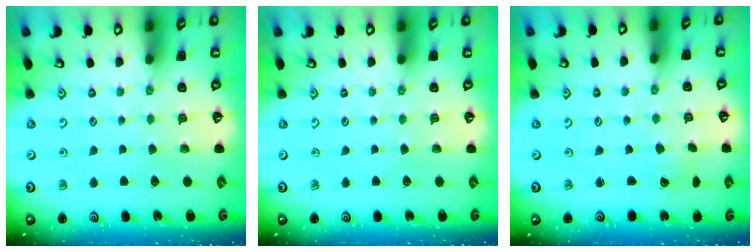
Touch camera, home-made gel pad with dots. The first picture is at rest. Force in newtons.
{"total": 0.0}
{"total": 0.7, "press": 0.7, "slide": 0.1}